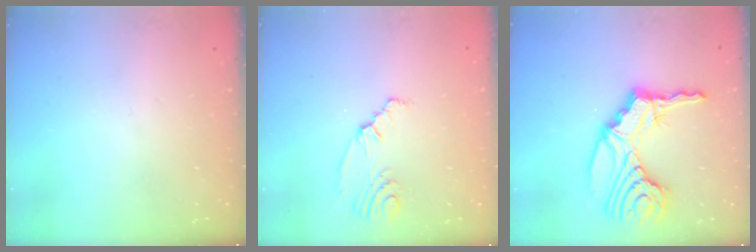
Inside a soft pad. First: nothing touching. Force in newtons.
{"total": 4.8, "press": 2.3, "slide": 4.2}
{"total": 16.9, "press": 16.7, "slide": 2.1}